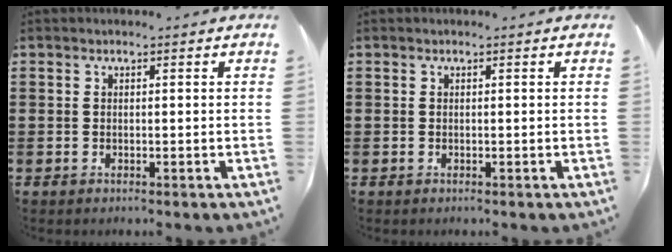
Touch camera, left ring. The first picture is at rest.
{"total": 0.0}